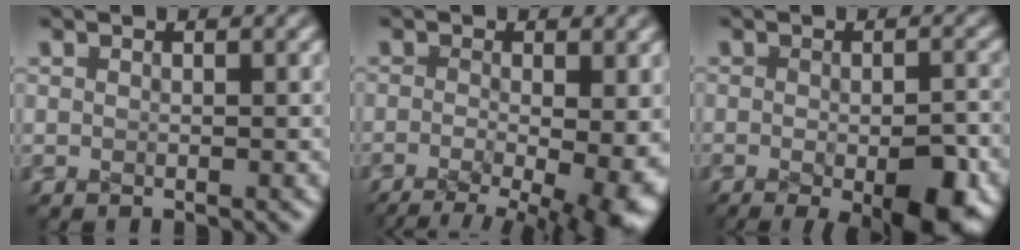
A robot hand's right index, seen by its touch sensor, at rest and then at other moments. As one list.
[{"total": 11.8, "force": [-6.0, 6.0, 8.3], "torque": [-0.097, -0.056, -0.068]}, {"total": 6.9, "force": [-3.4, 3.1, 5.2], "torque": [-0.074, -0.034, -0.038]}]